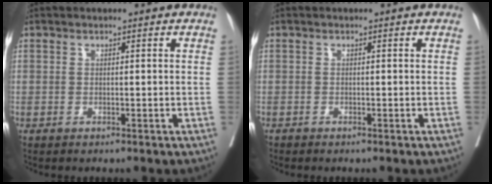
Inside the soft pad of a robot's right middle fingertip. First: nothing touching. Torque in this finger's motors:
{"motor_torque": [-0.47, -0.14, -0.05, -0.01]}